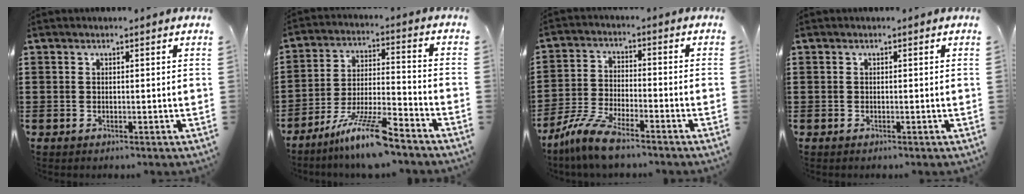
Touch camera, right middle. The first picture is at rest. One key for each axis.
{"total": 10.3, "fx": -7.9, "fy": 1.1, "fz": 6.5, "tx": -0.127, "ty": 0.006, "tz": -0.151}
{"total": 7.3, "fx": -6.2, "fy": 1.0, "fz": 3.8, "tx": -0.091, "ty": -0.005, "tz": -0.121}
{"total": 0.0}